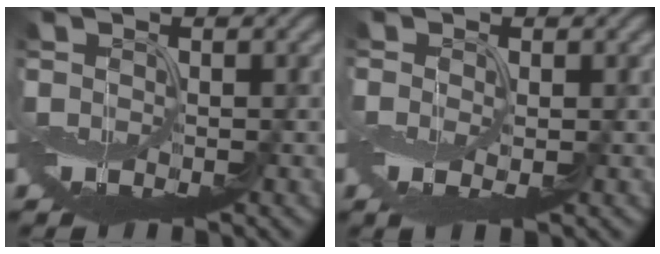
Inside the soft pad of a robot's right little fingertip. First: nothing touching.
{"total": 1.7, "force": [-0.3, 0.9, 1.4], "torque": [-0.034, -0.005, -0.002]}